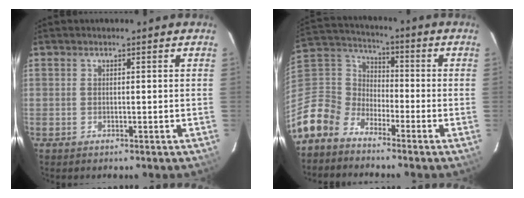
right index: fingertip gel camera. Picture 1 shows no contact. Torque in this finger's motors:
{"motor_torque": [0.05, -0.51, -0.14, -0.21]}